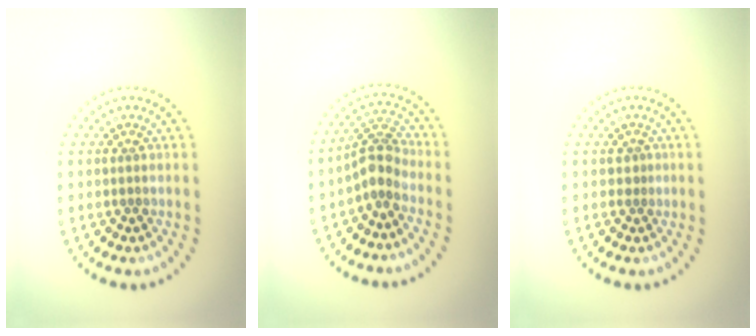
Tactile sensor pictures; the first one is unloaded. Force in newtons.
{"total": 2.9, "press": 2.2, "slide": 1.9}
{"total": 0.6, "press": 0.3, "slide": 0.5}